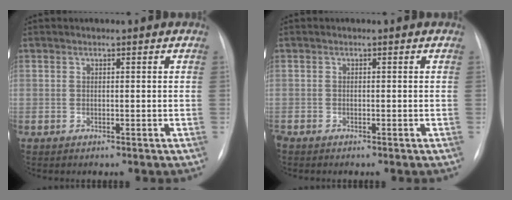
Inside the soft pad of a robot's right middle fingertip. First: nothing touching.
{"total": 0.6, "force": [-0.5, 0.2, 0.2], "torque": [-0.008, -0.001, -0.011]}